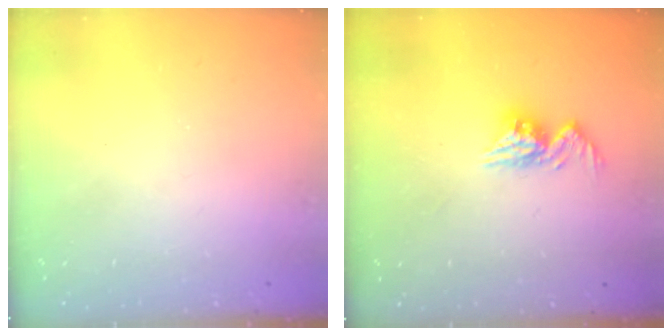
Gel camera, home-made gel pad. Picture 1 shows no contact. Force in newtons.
{"total": 9.8, "press": 9.8, "slide": 0.8}